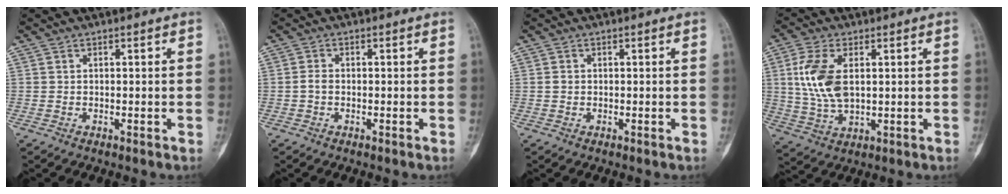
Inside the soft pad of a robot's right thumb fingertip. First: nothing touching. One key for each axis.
{"total": 1.5, "fx": -0.4, "fy": 1.1, "fz": 1.0, "tx": -0.019, "ty": 0.002, "tz": -0.011}
{"total": 0.9, "fx": 0.0, "fy": 0.8, "fz": 0.5, "tx": -0.006, "ty": 0.002, "tz": 0.000}
{"total": 10.9, "fx": 2.0, "fy": 6.0, "fz": 8.9, "tx": -0.188, "ty": -0.007, "tz": 0.044}